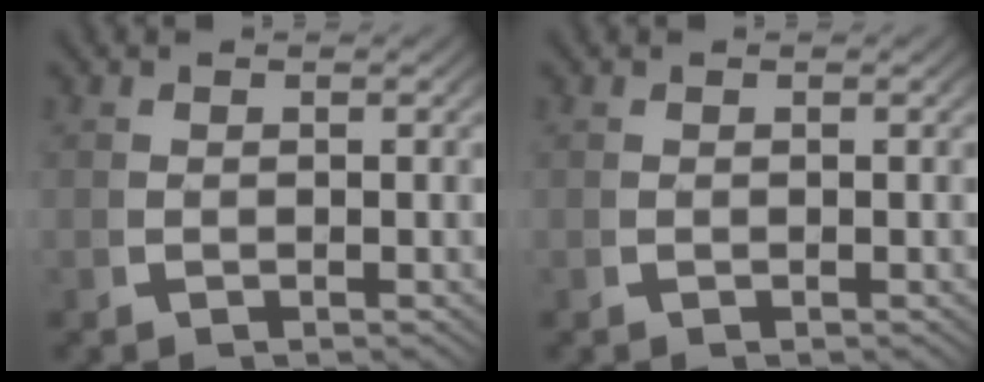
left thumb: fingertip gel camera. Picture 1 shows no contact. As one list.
[{"total": 0.0}]